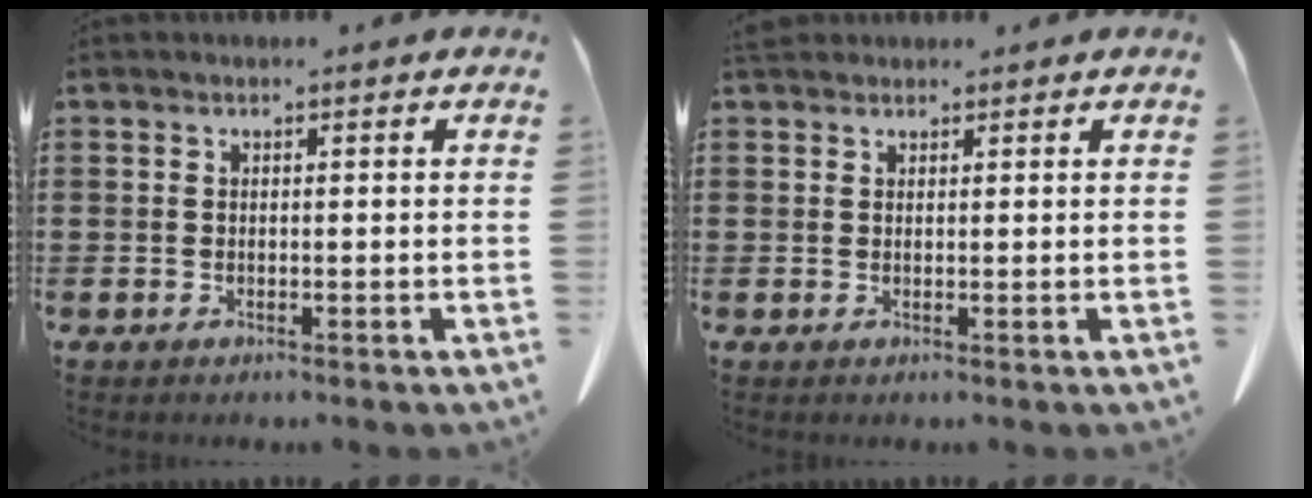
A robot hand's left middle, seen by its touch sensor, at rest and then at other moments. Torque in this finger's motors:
{"motor_torque": [0.50, 0.13, 0.08, 0.04]}